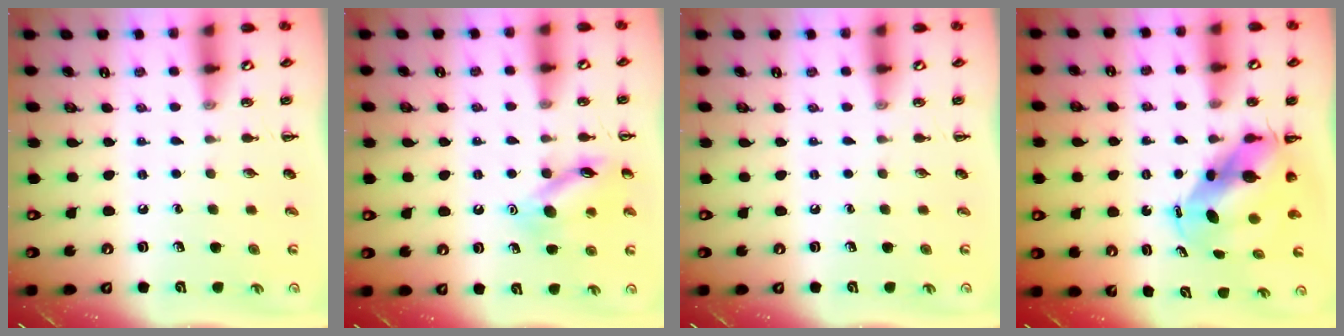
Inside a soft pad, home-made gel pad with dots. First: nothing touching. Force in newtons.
{"total": 12.7, "press": 12.6, "slide": 1.1}
{"total": 0.0}
{"total": 6.9, "press": 6.7, "slide": 1.9}